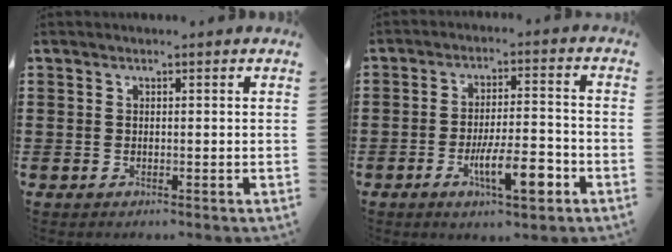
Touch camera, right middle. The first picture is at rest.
{"total": 8.5, "force": [-3.8, 2.4, 7.2], "torque": [-0.117, -0.004, -0.067]}